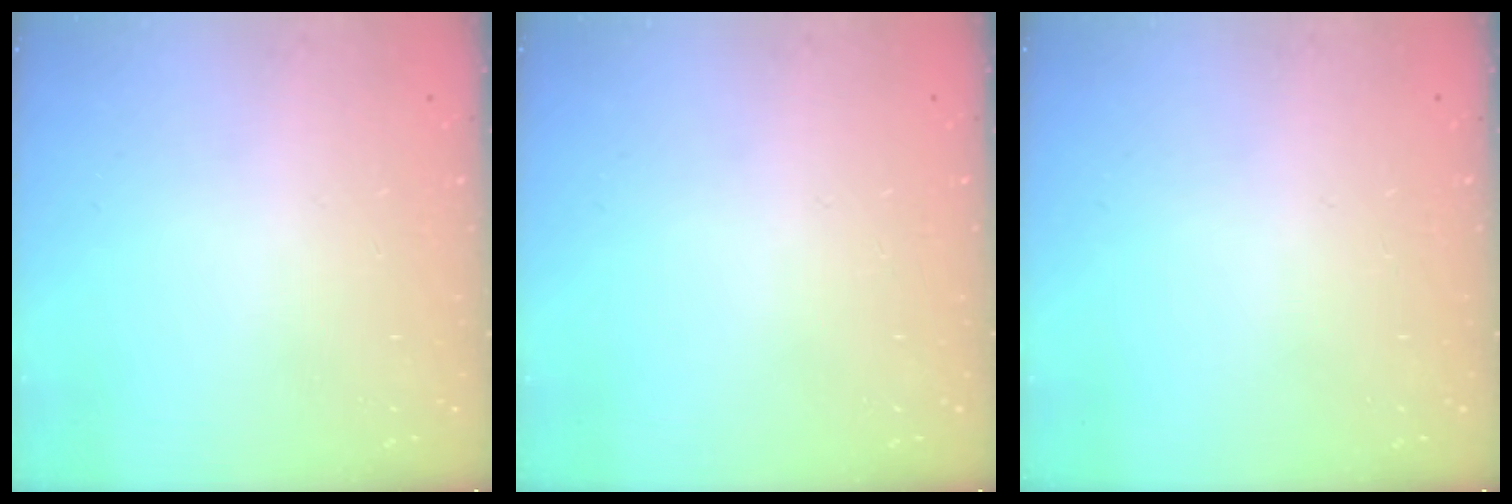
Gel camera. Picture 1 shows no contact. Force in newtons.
{"total": 0.0}
{"total": 0.0}